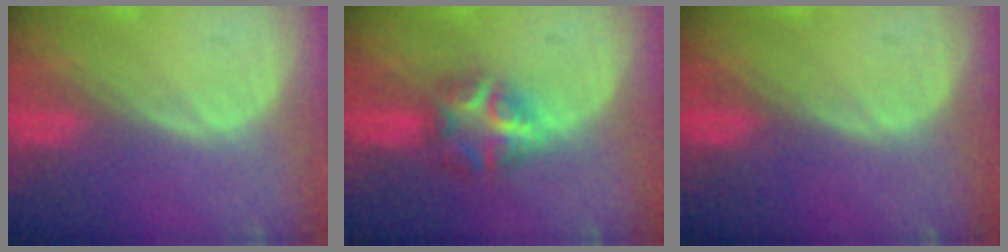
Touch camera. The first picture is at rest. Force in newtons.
{"total": 5.7, "press": 5.6, "slide": 0.8}
{"total": 0.0}